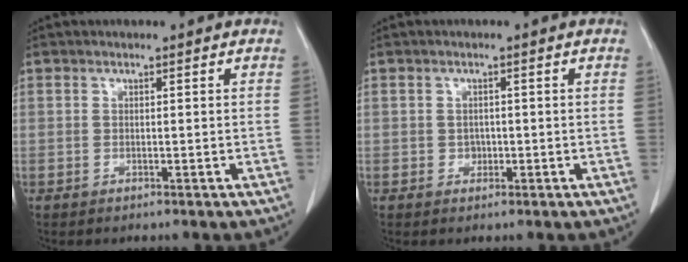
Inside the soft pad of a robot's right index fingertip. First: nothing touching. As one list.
[{"total": 1.0, "force": [-0.3, 0.9, 0.5], "torque": [-0.006, 0.003, -0.002]}]